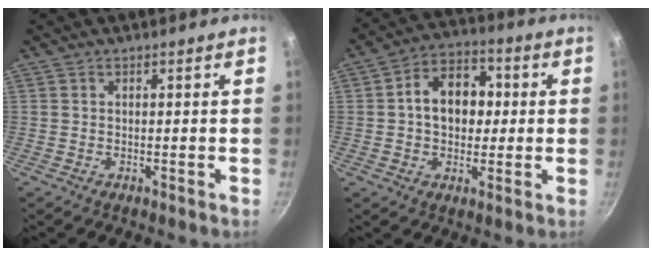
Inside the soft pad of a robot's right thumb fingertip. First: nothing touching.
{"total": 11.4, "force": [0.9, 8.4, 7.6], "torque": [-0.078, 0.022, 0.001]}